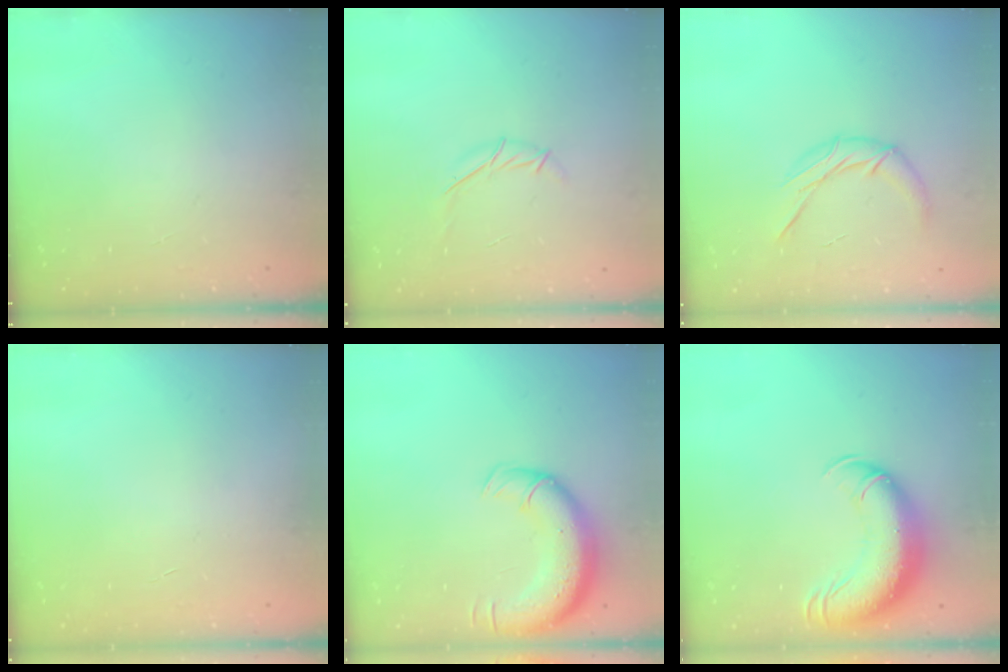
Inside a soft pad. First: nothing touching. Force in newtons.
{"total": 5.6, "press": 5.5, "slide": 0.6}
{"total": 10.4, "press": 10.4, "slide": 1.0}
{"total": 0.5, "press": 0.5, "slide": 0.1}
{"total": 13.3, "press": 12.9, "slide": 3.2}
{"total": 16.3, "press": 15.9, "slide": 3.9}